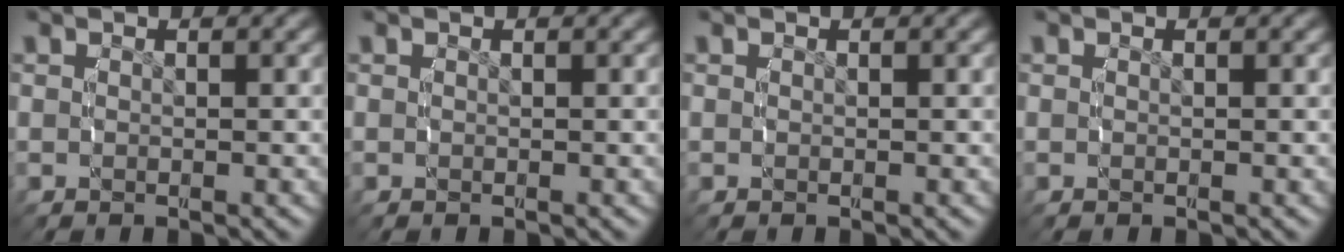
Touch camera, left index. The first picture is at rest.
{"total": 0.0}
{"total": 0.0}
{"total": 0.0}